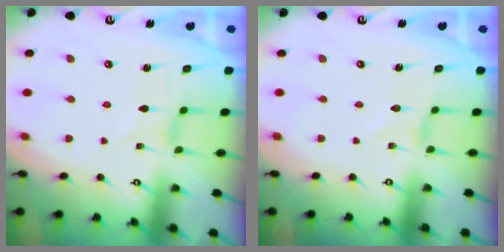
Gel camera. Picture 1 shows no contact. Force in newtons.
{"total": 0.0}